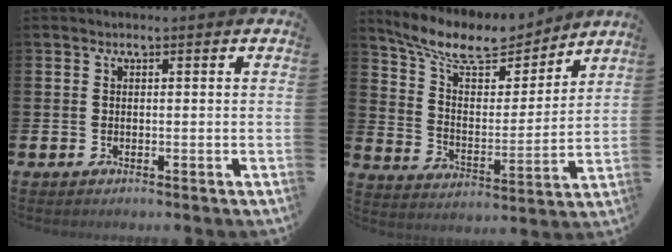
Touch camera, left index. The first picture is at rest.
{"total": 10.6, "force": [9.4, 3.2, 3.7], "torque": [-0.110, -0.059, 0.164]}